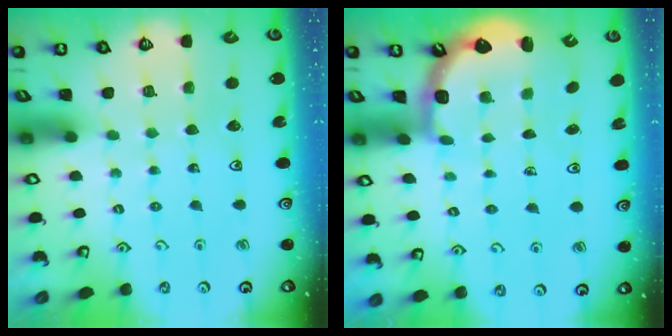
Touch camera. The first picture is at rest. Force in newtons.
{"total": 2.7, "press": 2.1, "slide": 1.7}